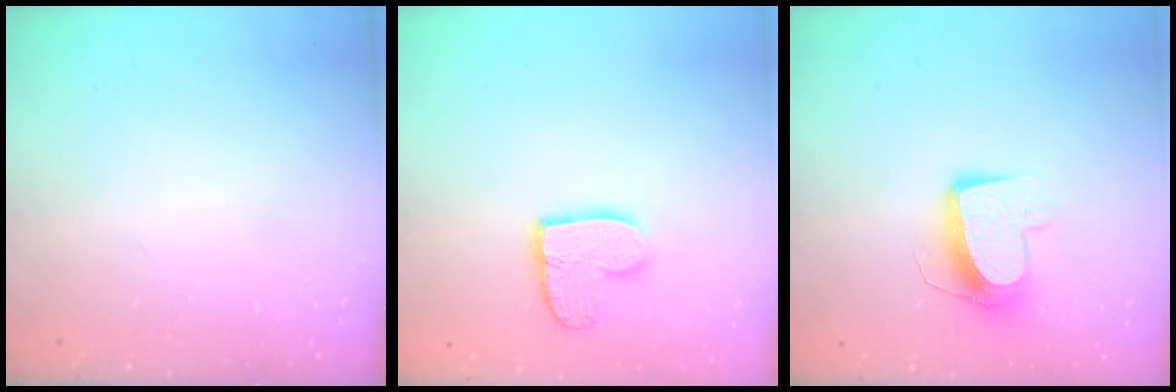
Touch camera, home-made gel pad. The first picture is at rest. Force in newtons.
{"total": 10.7, "press": 10.7, "slide": 0.8}
{"total": 10.8, "press": 10.7, "slide": 0.7}